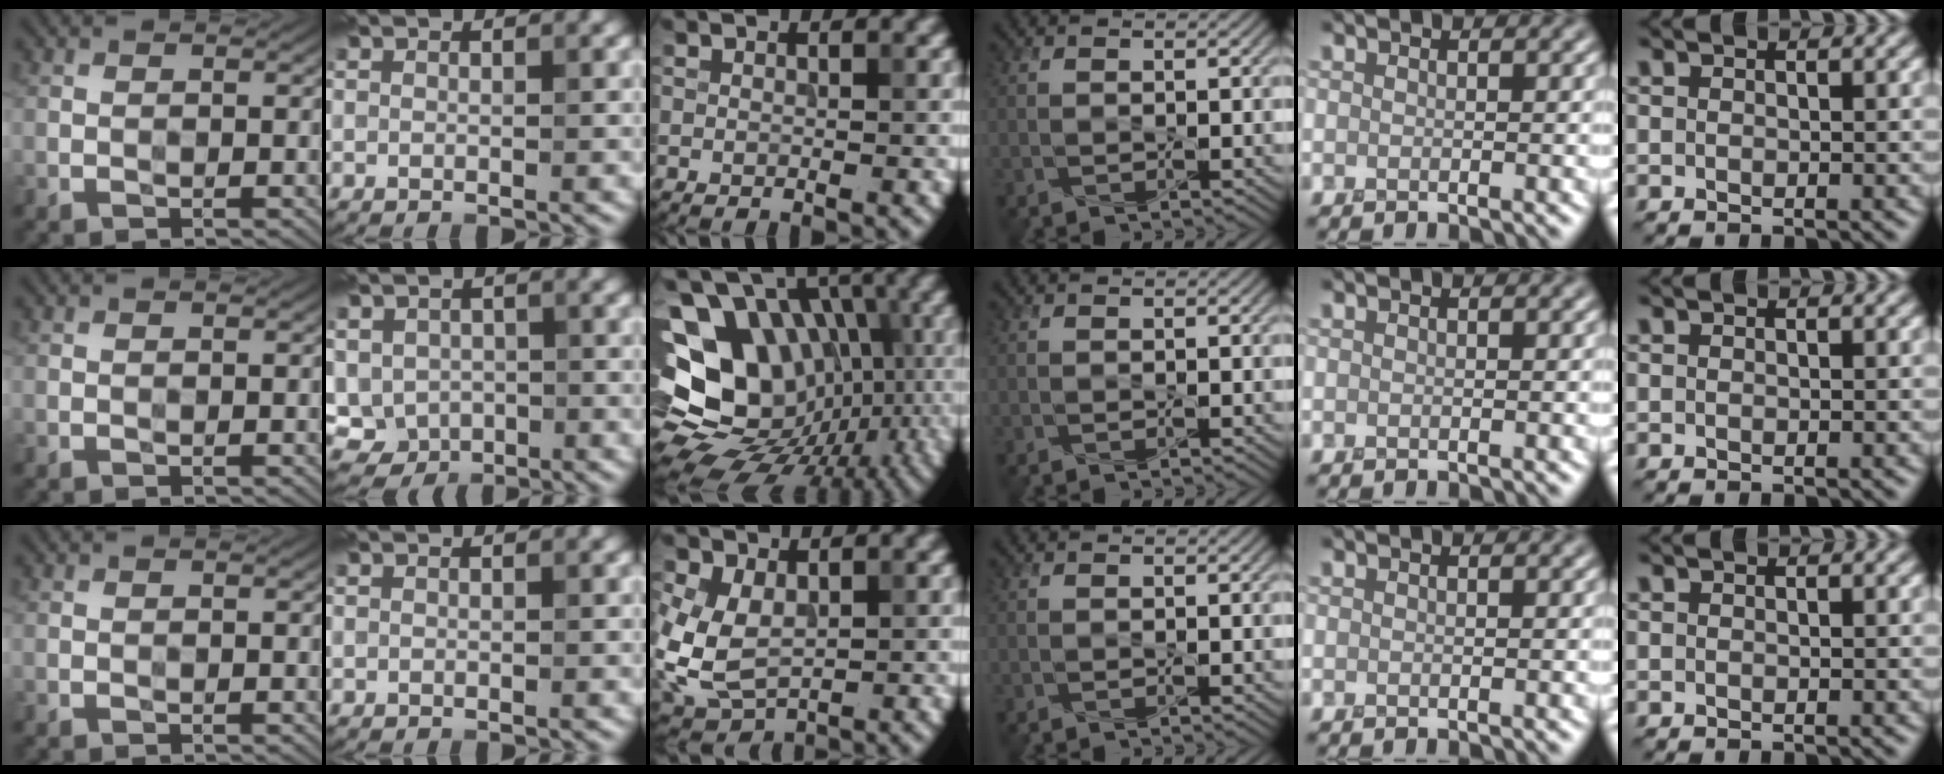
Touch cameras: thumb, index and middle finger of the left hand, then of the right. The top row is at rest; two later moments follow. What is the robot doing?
{"motion": "press", "object": "stapler"}